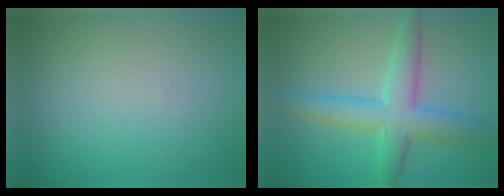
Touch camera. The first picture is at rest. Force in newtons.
{"total": 5.4, "press": 5.4, "slide": 0.2}